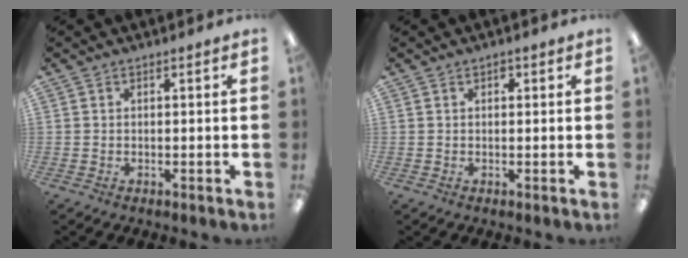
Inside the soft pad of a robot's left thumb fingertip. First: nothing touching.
{"total": 1.1, "force": [0.6, 0.6, 0.7], "torque": [-0.007, 0.000, 0.008]}